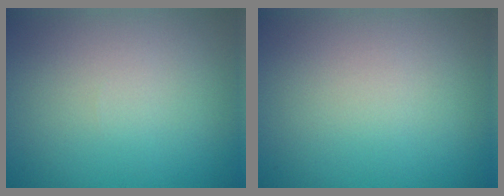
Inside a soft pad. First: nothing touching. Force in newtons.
{"total": 0.0}